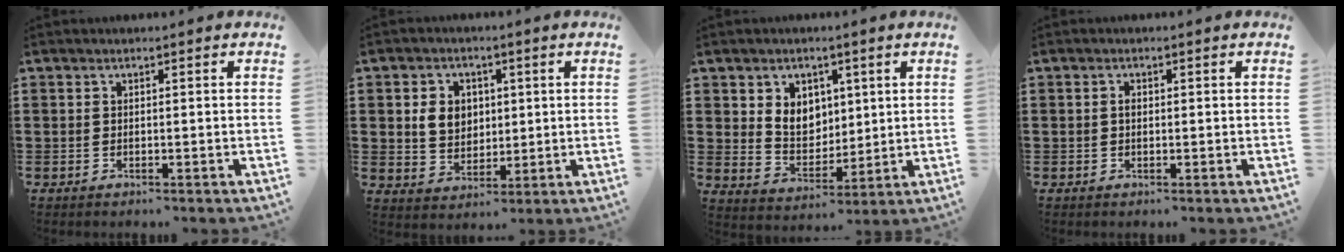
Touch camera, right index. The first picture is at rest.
{"total": 5.6, "force": [1.0, 4.7, 2.8], "torque": [-0.064, 0.012, 0.016]}
{"total": 5.7, "force": [2.0, 4.8, 2.2], "torque": [-0.049, 0.007, 0.034]}
{"total": 1.0, "force": [0.0, 0.6, 0.9], "torque": [-0.018, 0.001, 0.000]}